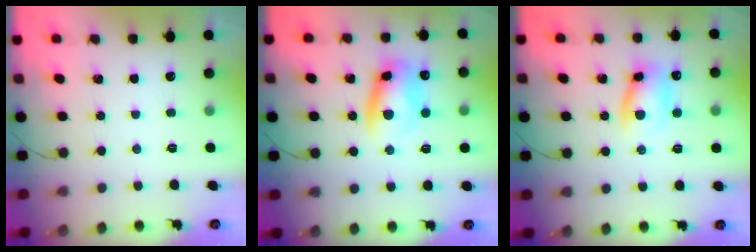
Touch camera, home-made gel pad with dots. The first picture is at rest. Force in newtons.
{"total": 9.8, "press": 9.5, "slide": 2.2}
{"total": 9.4, "press": 9.4, "slide": 1.3}